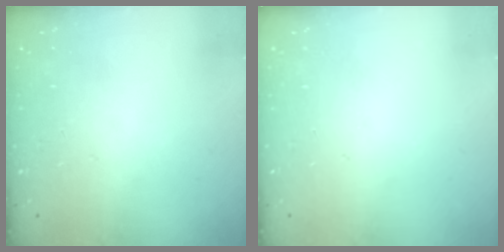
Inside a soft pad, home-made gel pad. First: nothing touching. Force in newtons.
{"total": 0.0}